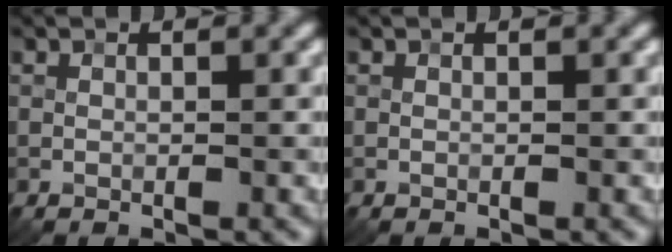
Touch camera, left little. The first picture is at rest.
{"total": 0.0}